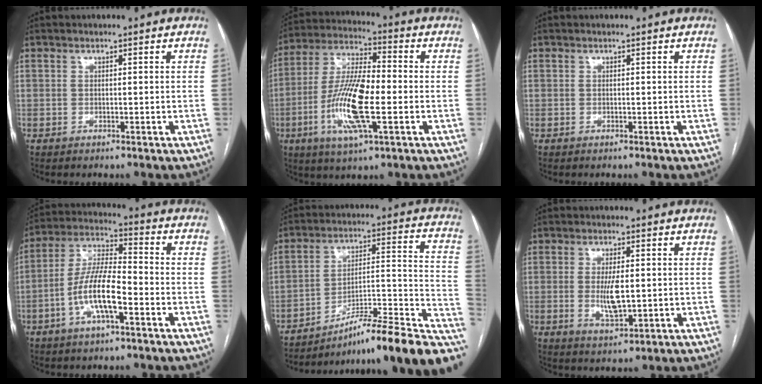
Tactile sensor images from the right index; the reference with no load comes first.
{"total": 14.4, "force": [-3.5, 2.8, 13.7], "torque": [-0.280, -0.004, -0.066]}
{"total": 0.0}
{"total": 10.6, "force": [-3.8, 2.5, 9.6], "torque": [-0.198, 0.010, -0.072]}
{"total": 23.7, "force": [-17.2, 1.9, 16.2], "torque": [-0.143, 0.023, -0.251]}
{"total": 5.6, "force": [-0.2, 1.6, 5.4], "torque": [-0.108, -0.011, 0.000]}